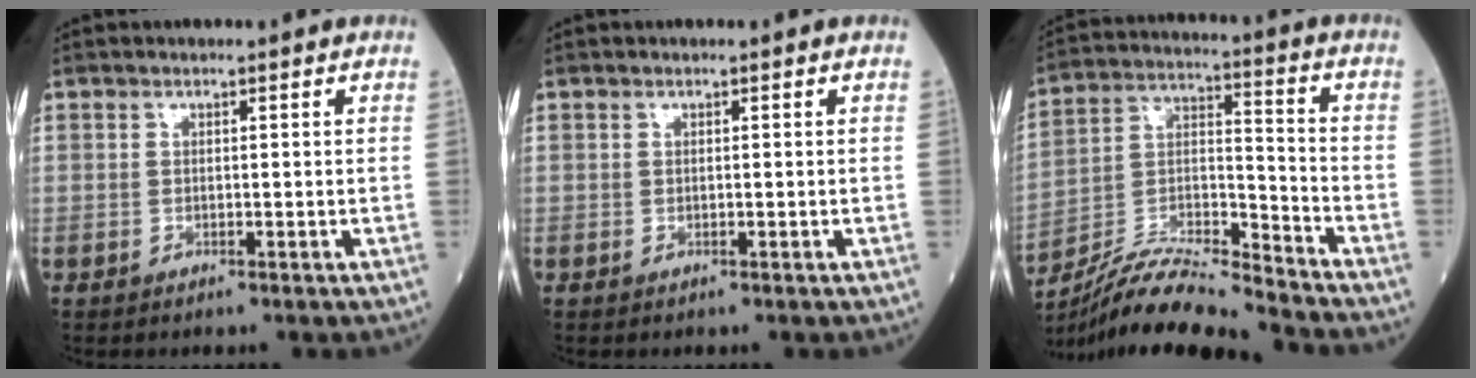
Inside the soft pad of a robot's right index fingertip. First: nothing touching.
{"total": 0.0}
{"total": 16.5, "force": [-15.5, 0.2, 5.7], "torque": [-0.114, 0.011, -0.287]}